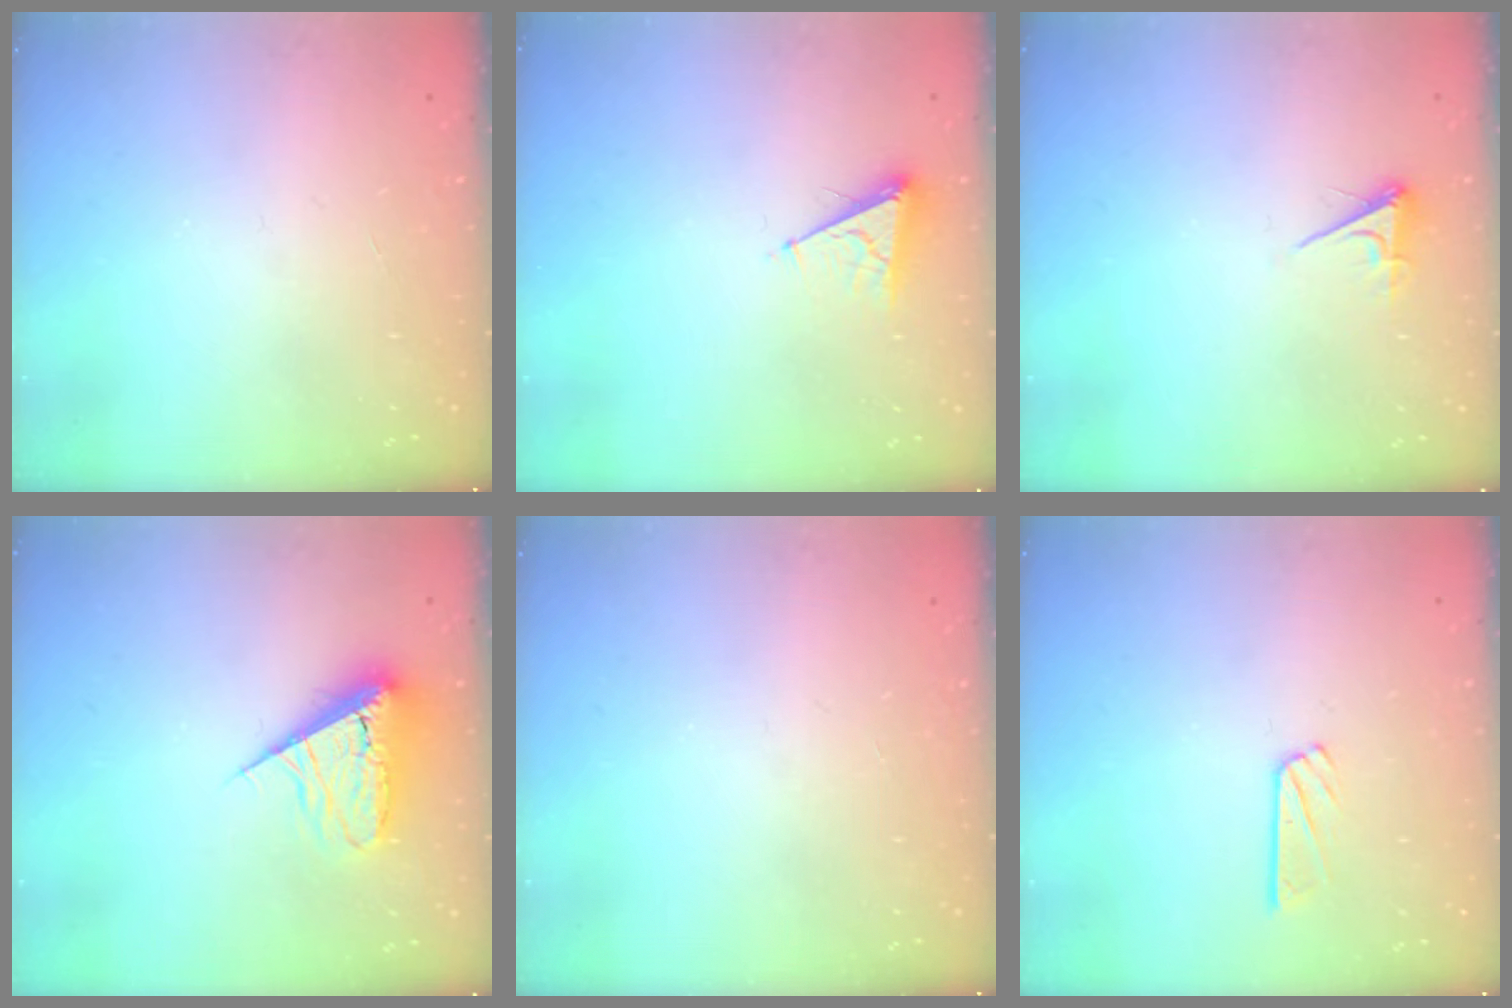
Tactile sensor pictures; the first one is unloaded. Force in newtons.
{"total": 5.4, "press": 5.3, "slide": 0.6}
{"total": 3.4, "press": 3.4, "slide": 0.6}
{"total": 7.9, "press": 7.9, "slide": 1.0}
{"total": 0.0}
{"total": 6.2, "press": 6.2, "slide": 0.4}